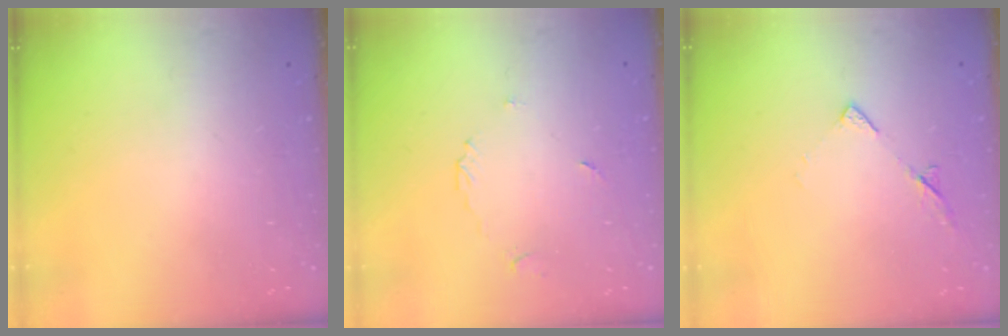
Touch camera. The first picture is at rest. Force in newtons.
{"total": 3.8, "press": 3.8, "slide": 0.4}
{"total": 6.2, "press": 6.2, "slide": 0.7}